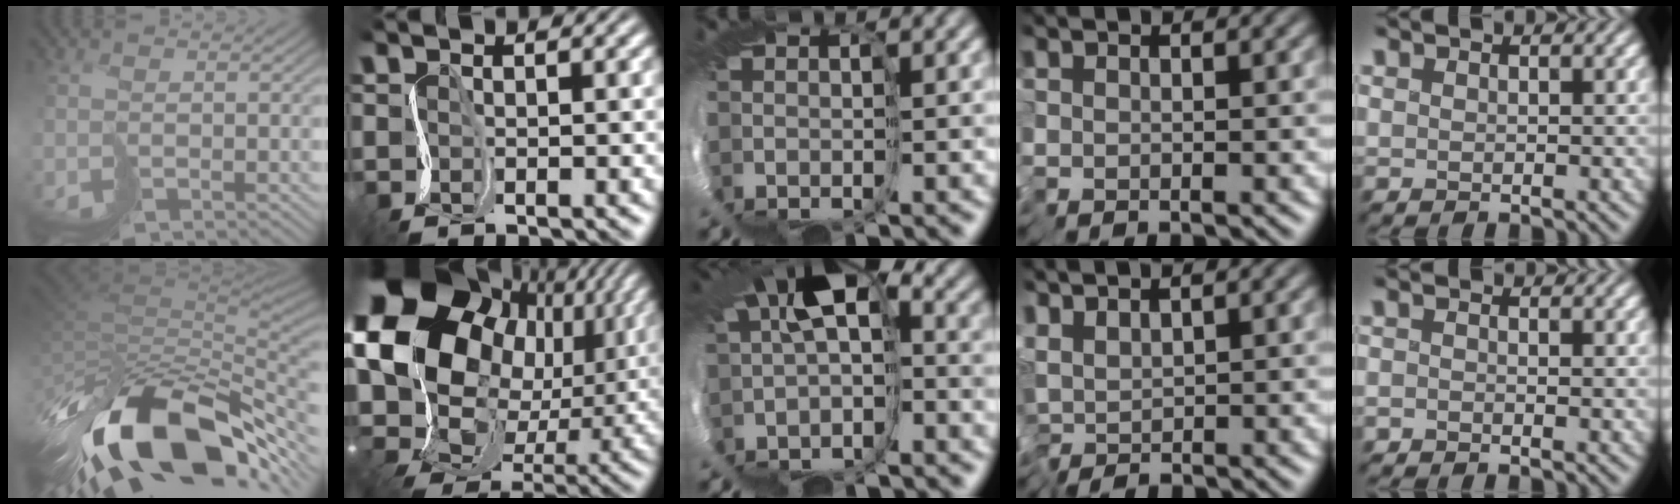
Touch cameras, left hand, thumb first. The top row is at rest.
{"thumb": {"total": 15.2, "force": [-6.6, 6.6, 12.0], "torque": [-0.223, -0.026, -0.086]}, "index": {"total": 21.0, "force": [5.5, 17.0, 11.0], "torque": [-0.234, 0.012, 0.091]}, "middle": {"total": 5.8, "force": [-0.7, 2.0, 5.4], "torque": [-0.087, -0.010, -0.006]}, "ring": {"total": 1.7, "force": [0.5, -0.1, 1.6], "torque": [-0.030, 0.010, 0.003]}, "little": {"total": 0.8, "force": [-0.8, -0.1, 0.0], "torque": [-0.005, -0.001, -0.014]}}